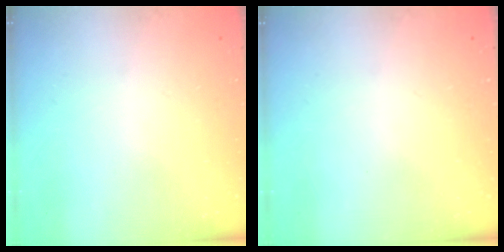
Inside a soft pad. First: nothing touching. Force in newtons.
{"total": 0.0}